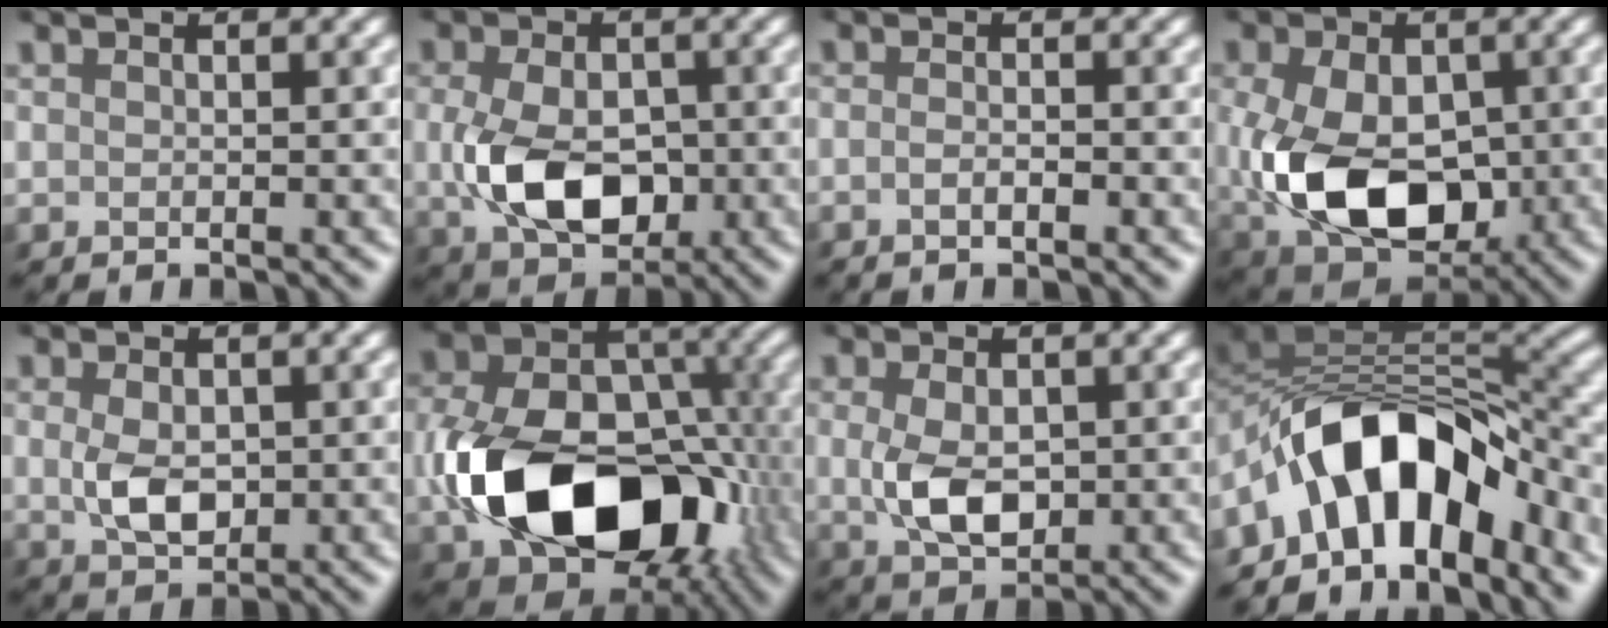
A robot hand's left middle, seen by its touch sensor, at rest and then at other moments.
{"total": 7.3, "force": [-0.9, 4.8, 5.5], "torque": [-0.124, -0.009, -0.006]}
{"total": 1.4, "force": [-0.9, -0.1, 1.1], "torque": [-0.019, 0.005, -0.016]}
{"total": 10.4, "force": [-1.1, 7.0, 7.5], "torque": [-0.156, -0.011, -0.011]}
{"total": 3.6, "force": [-0.2, 2.2, 2.8], "torque": [-0.061, 0.002, 0.003]}
{"total": 15.9, "force": [-4.5, 10.4, 11.2], "torque": [-0.212, -0.012, -0.076]}
{"total": 4.5, "force": [-0.2, 2.7, 3.6], "torque": [-0.081, 0.000, 0.003]}
{"total": 11.9, "force": [-4.6, 6.0, 9.1], "torque": [-0.138, 0.017, -0.077]}